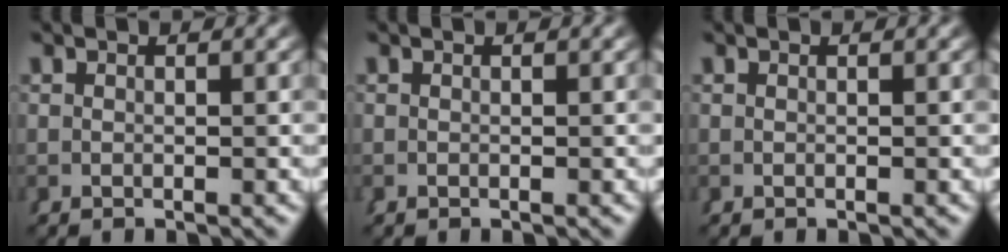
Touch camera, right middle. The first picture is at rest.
{"total": 0.0}
{"total": 0.0}